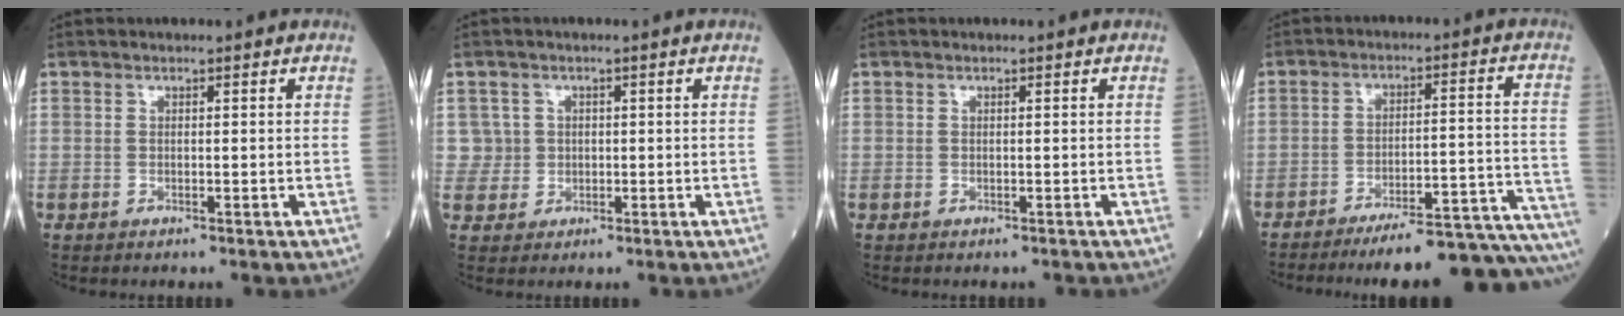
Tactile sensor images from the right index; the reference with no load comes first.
{"total": 3.0, "force": [0.3, 3.0, -0.4], "torque": [0.020, 0.008, 0.005]}
{"total": 0.0}
{"total": 22.5, "force": [-20.8, 0.0, 8.8], "torque": [-0.045, 0.010, -0.276]}